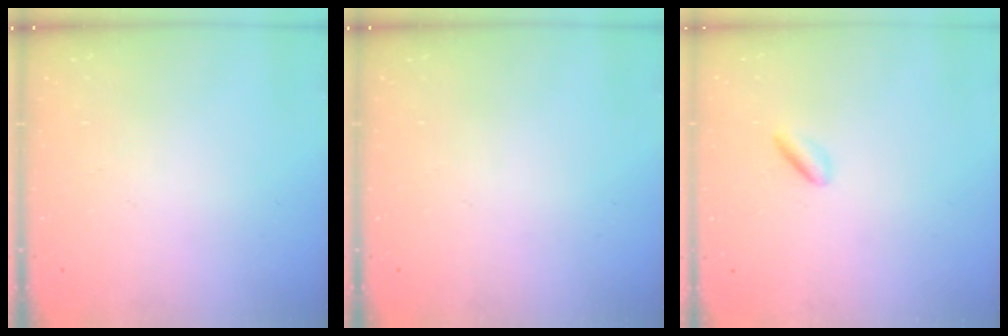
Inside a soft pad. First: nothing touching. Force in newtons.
{"total": 0.0}
{"total": 1.9, "press": 1.7, "slide": 0.8}